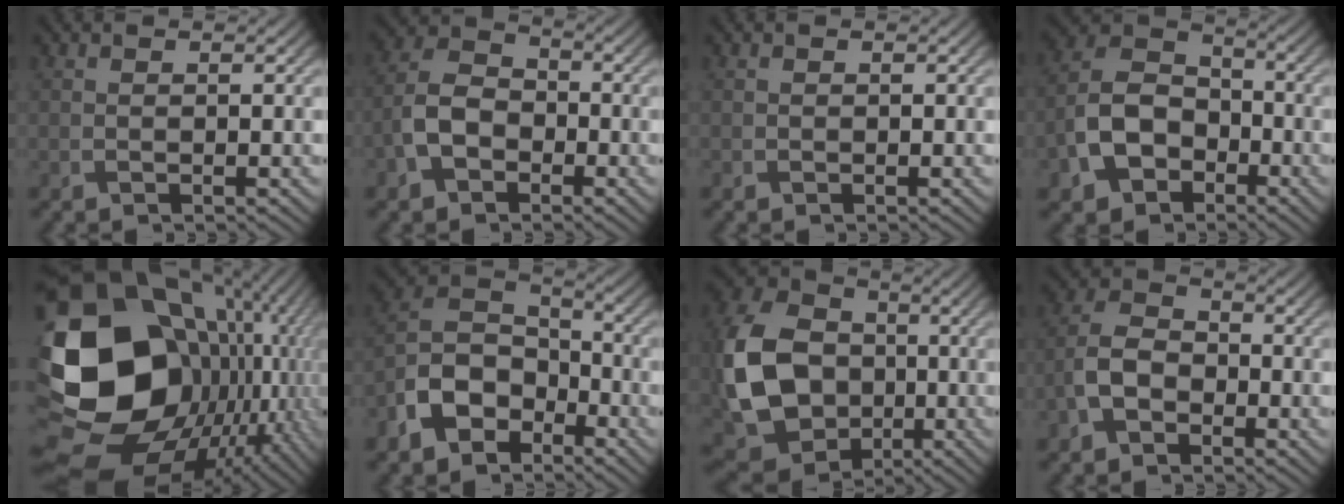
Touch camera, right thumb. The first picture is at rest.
{"total": 6.5, "force": [-2.7, 4.5, 3.8], "torque": [-0.085, 0.003, -0.062]}
{"total": 0.0}
{"total": 10.2, "force": [-4.3, 7.3, 5.7], "torque": [-0.137, -0.013, -0.100]}
{"total": 23.1, "force": [0.5, 17.7, 14.8], "torque": [-0.341, -0.046, 0.044]}
{"total": 9.9, "force": [-5.5, 6.6, 5.0], "torque": [-0.112, -0.009, -0.128]}
{"total": 14.5, "force": [-1.7, 11.7, 8.4], "torque": [-0.205, 0.000, -0.041]}
{"total": 5.7, "force": [-2.6, 3.8, 3.4], "torque": [-0.077, 0.006, -0.061]}